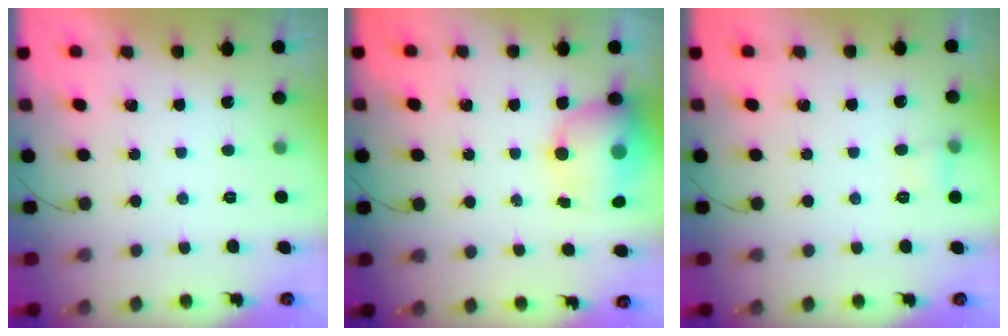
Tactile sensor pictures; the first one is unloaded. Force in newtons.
{"total": 10.6, "press": 10.2, "slide": 2.7}
{"total": 7.0, "press": 3.3, "slide": 6.1}